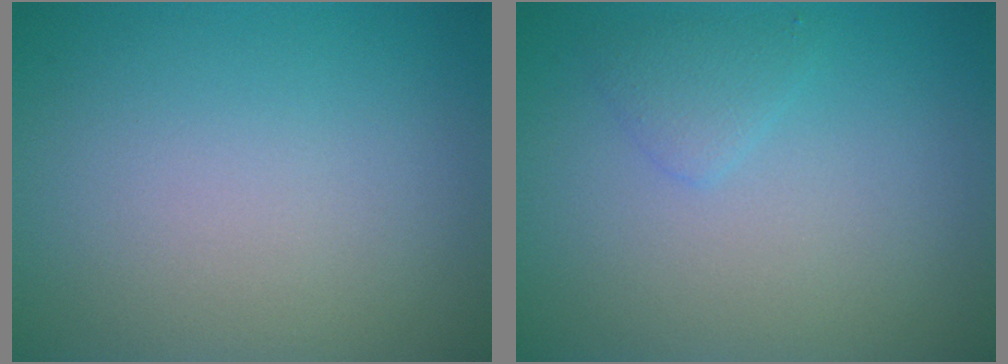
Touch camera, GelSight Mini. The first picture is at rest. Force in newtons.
{"total": 1.3, "press": 1.3, "slide": 0.1}